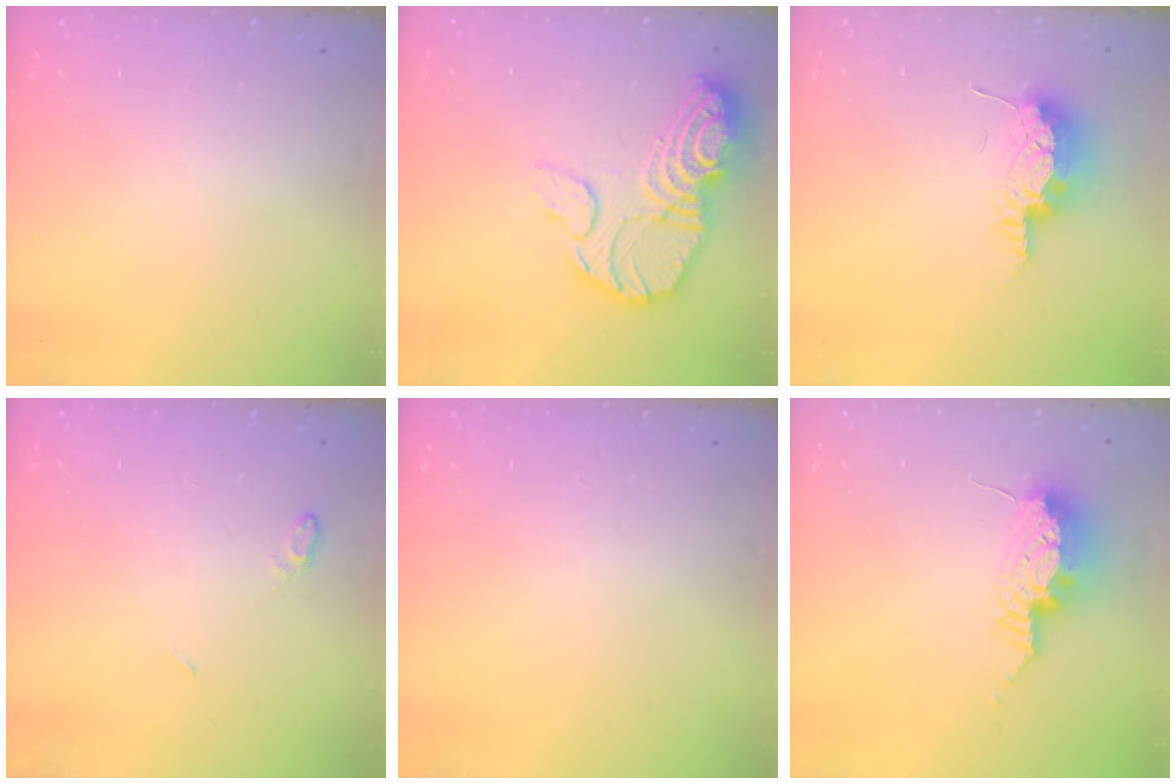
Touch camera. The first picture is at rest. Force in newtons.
{"total": 18.4, "press": 18.3, "slide": 2.1}
{"total": 14.2, "press": 10.6, "slide": 9.4}
{"total": 3.9, "press": 3.9, "slide": 0.6}
{"total": 0.0}
{"total": 10.2, "press": 10.0, "slide": 2.0}